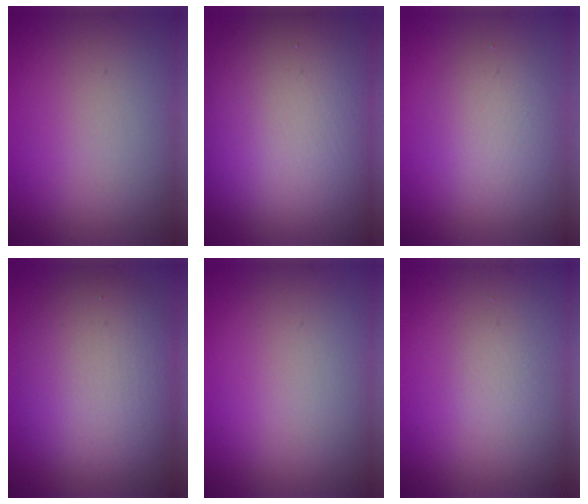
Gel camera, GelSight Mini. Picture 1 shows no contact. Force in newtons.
{"total": 14.1, "press": 14.1, "slide": 0.2}
{"total": 2.9, "press": 2.9, "slide": 0.3}
{"total": 7.3, "press": 7.3, "slide": 0.2}
{"total": 0.0}
{"total": 0.9, "press": 0.9, "slide": 0.0}